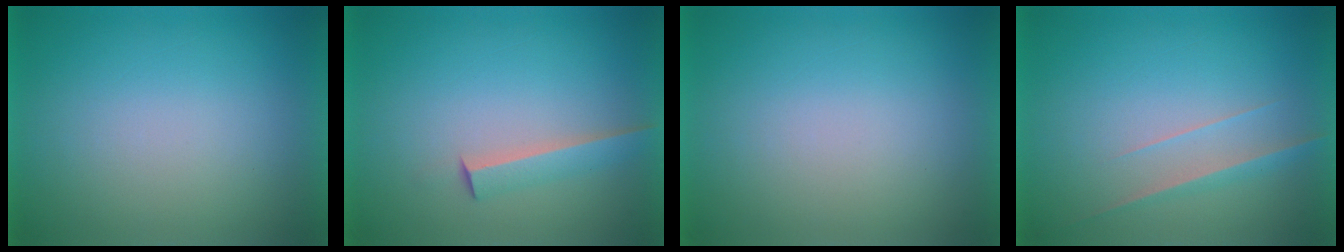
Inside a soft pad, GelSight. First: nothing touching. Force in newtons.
{"total": 2.7}
{"total": 1.2}
{"total": 2.9}